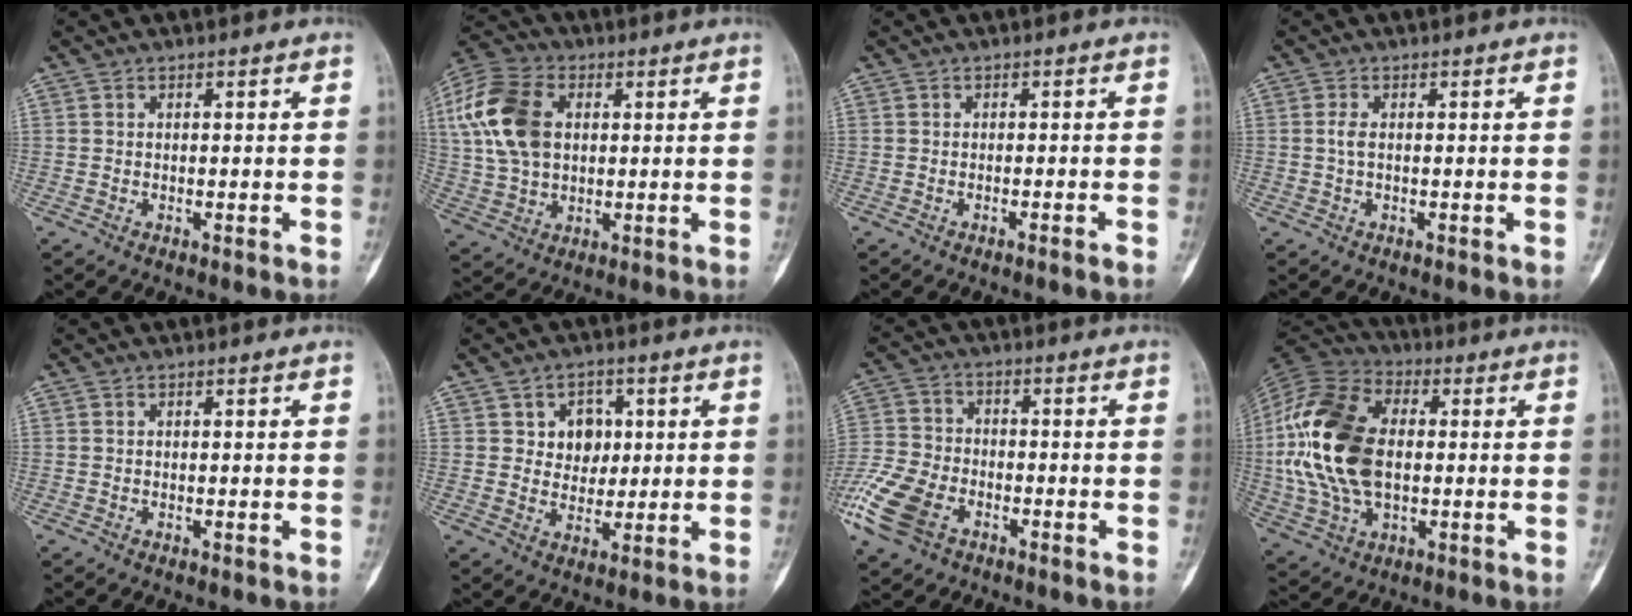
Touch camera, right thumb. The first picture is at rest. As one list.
[{"total": 16.4, "force": [3.5, 11.2, 11.5], "torque": [-0.233, 0.012, 0.065]}, {"total": 1.2, "force": [-1.0, -0.1, 0.7], "torque": [-0.018, 0.005, -0.011]}, {"total": 1.5, "force": [0.2, 0.7, 1.3], "torque": [-0.026, 0.001, 0.002]}, {"total": 0.0}, {"total": 6.7, "force": [1.8, 5.5, 3.4], "torque": [-0.013, -0.005, 0.029]}, {"total": 12.8, "force": [-6.4, 7.8, 7.9], "torque": [-0.175, 0.008, -0.128]}, {"total": 21.3, "force": [0.8, 13.3, 16.6], "torque": [-0.335, 0.010, 0.016]}]